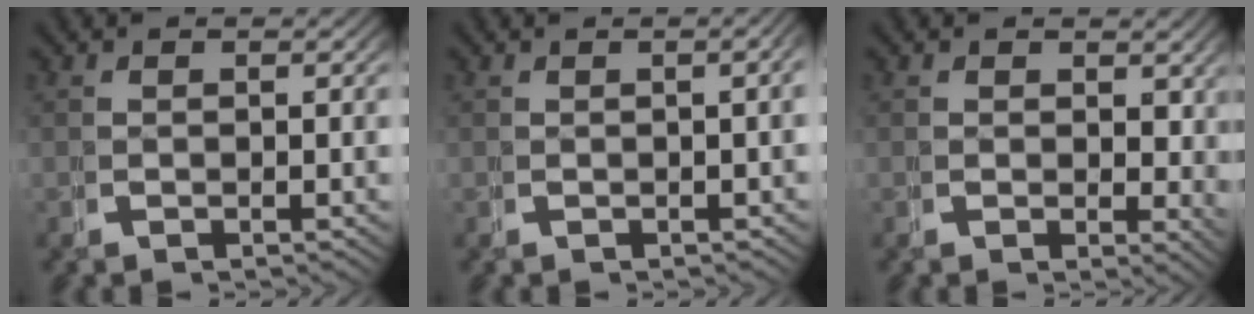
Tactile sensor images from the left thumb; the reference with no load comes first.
{"total": 1.7, "force": [-0.4, 0.4, 1.6], "torque": [-0.024, 0.006, -0.004]}
{"total": 2.5, "force": [1.2, 1.5, 1.5], "torque": [-0.014, -0.012, 0.019]}